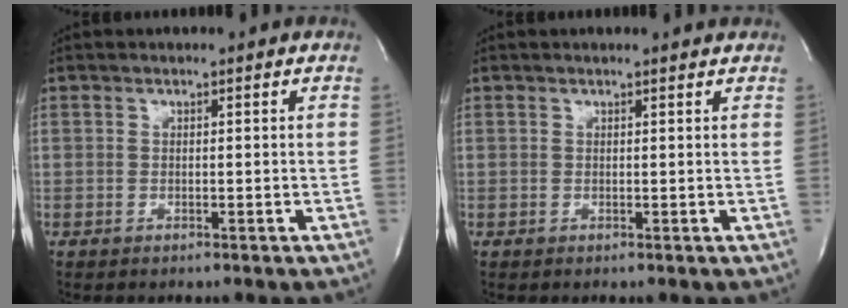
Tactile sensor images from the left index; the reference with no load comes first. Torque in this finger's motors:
{"motor_torque": [1.11, -1.03, 0.33, 0.03]}